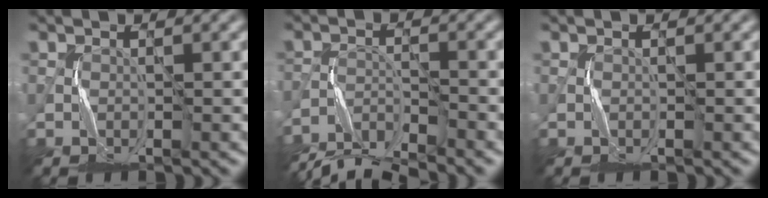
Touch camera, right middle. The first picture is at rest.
{"total": 5.9, "force": [-5.6, 0.7, 1.6], "torque": [-0.033, -0.003, -0.104]}
{"total": 0.0}